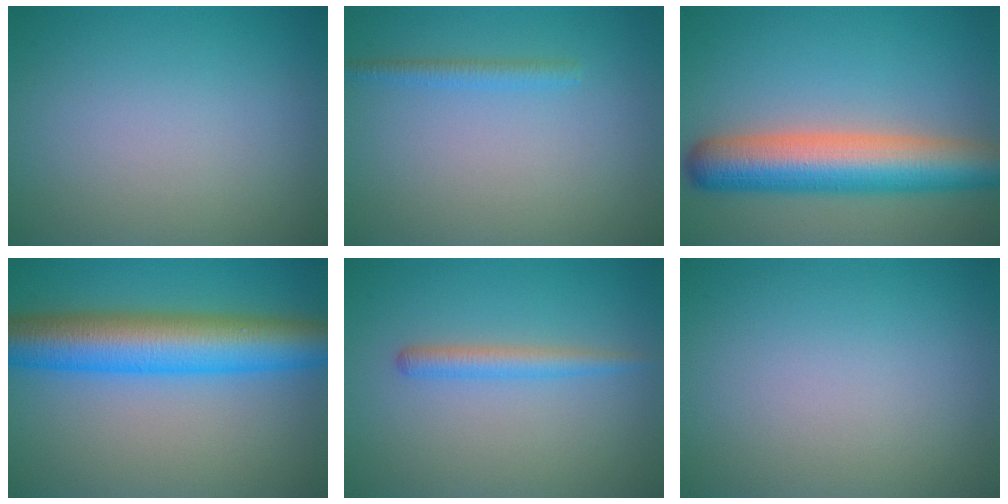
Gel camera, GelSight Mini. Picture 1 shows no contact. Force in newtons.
{"total": 1.3, "press": 1.3, "slide": 0.1}
{"total": 8.8, "press": 8.8, "slide": 0.5}
{"total": 9.6, "press": 9.6, "slide": 0.1}
{"total": 1.9, "press": 1.9, "slide": 0.0}
{"total": 0.0}